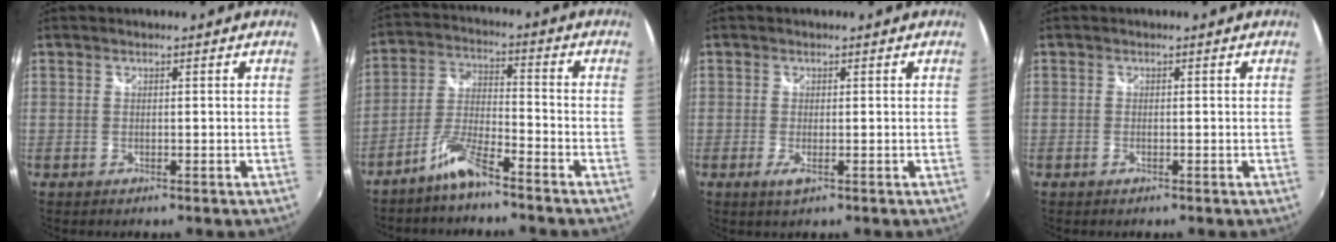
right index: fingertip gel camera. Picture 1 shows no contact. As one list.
[{"total": 6.8, "force": [-5.4, 0.5, 4.0], "torque": [-0.095, 0.014, -0.105]}, {"total": 2.1, "force": [-0.6, 0.5, 2.0], "torque": [-0.038, -0.007, -0.010]}, {"total": 0.7, "force": [-0.2, 0.3, 0.6], "torque": [-0.013, -0.001, -0.006]}]